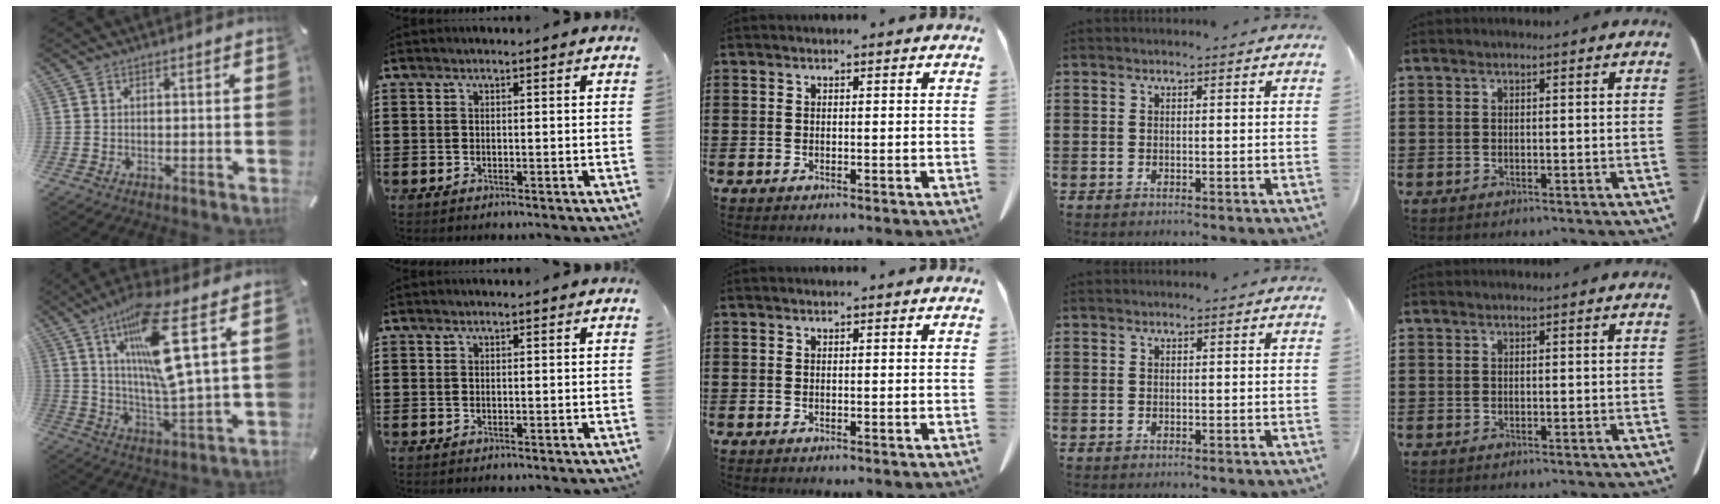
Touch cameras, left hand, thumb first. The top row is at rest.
{"thumb": {"total": 17.4, "force": [7.9, 2.4, 15.3], "torque": [-0.309, -0.031, 0.111]}}